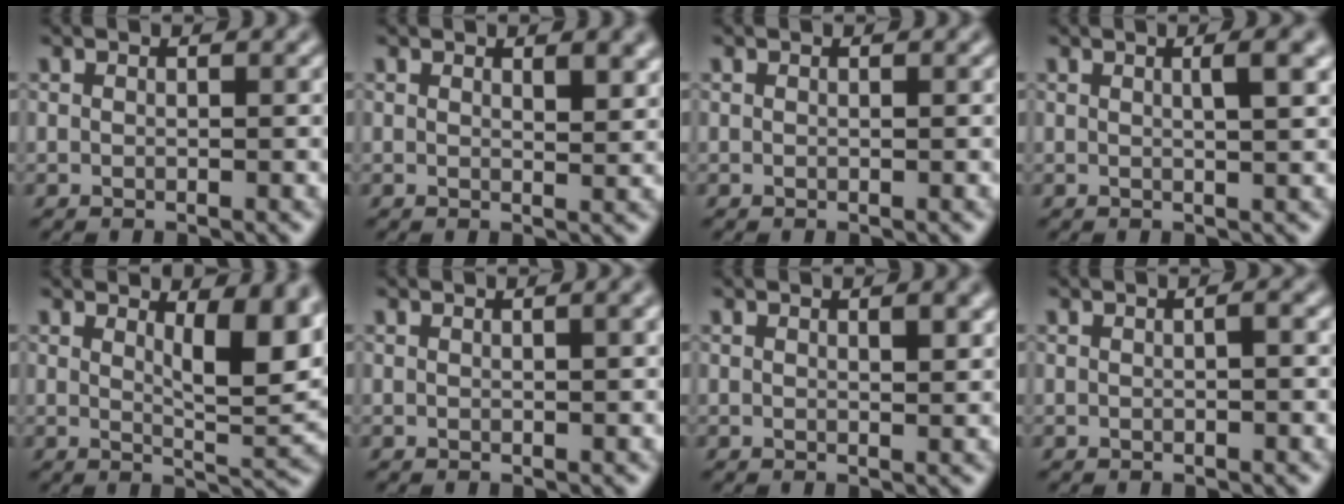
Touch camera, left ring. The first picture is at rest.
{"total": 2.1, "force": [1.2, 0.7, 1.6], "torque": [-0.019, -0.004, 0.021]}
{"total": 0.0}
{"total": 2.7, "force": [0.9, 0.8, 2.5], "torque": [-0.023, 0.008, 0.007]}
{"total": 5.9, "force": [2.3, 1.8, 5.1], "torque": [-0.070, -0.010, 0.039]}
{"total": 1.6, "force": [0.6, 0.4, 1.4], "torque": [-0.016, 0.005, 0.005]}
{"total": 1.6, "force": [0.8, 0.4, 1.3], "torque": [-0.014, -0.002, 0.012]}
{"total": 0.8, "force": [0.0, 0.1, 0.7], "torque": [-0.014, 0.003, 0.001]}